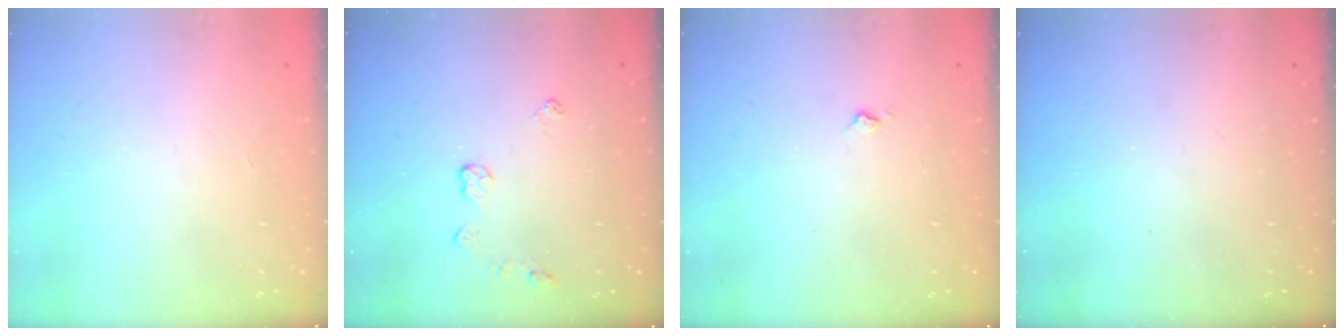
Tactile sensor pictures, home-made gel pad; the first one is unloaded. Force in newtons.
{"total": 3.6, "press": 3.6, "slide": 0.4}
{"total": 3.3, "press": 3.3, "slide": 0.6}
{"total": 0.0}